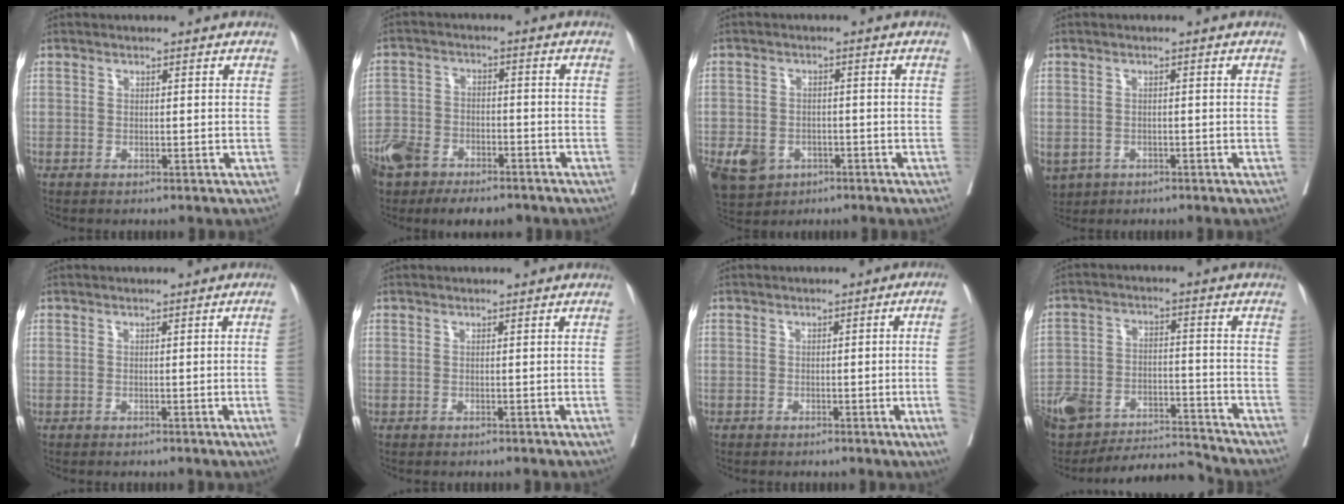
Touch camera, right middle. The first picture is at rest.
{"total": 12.5, "force": [-8.8, 6.5, 6.1], "torque": [-0.133, 0.008, -0.145]}
{"total": 8.9, "force": [-4.3, 6.9, 3.6], "torque": [-0.083, 0.001, -0.059]}
{"total": 7.2, "force": [-3.5, 5.8, 2.6], "torque": [-0.076, -0.003, -0.048]}
{"total": 3.1, "force": [-0.5, -1.2, 2.8], "torque": [-0.034, -0.005, -0.006]}
{"total": 0.6, "force": [-0.1, -0.2, 0.6], "torque": [-0.004, 0.001, -0.001]}
{"total": 7.6, "force": [-1.2, -1.9, 7.3], "torque": [-0.075, -0.012, -0.017]}
{"total": 14.8, "force": [-13.6, 3.8, 4.3], "torque": [-0.083, 0.026, -0.226]}